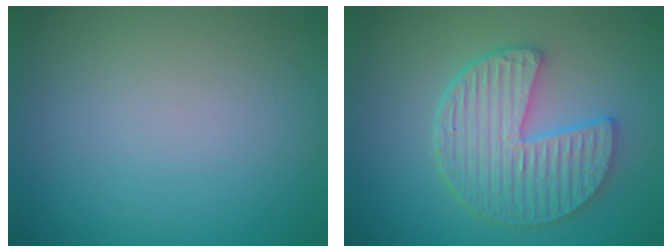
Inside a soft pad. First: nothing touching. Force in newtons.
{"total": 5.7, "press": 4.6, "slide": 3.3}